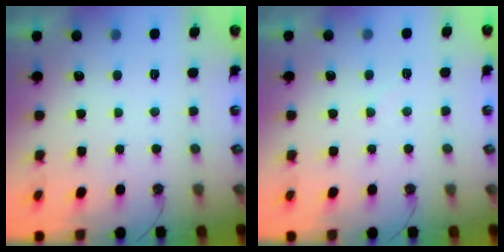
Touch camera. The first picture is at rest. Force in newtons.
{"total": 3.7, "press": 3.7, "slide": 0.5}